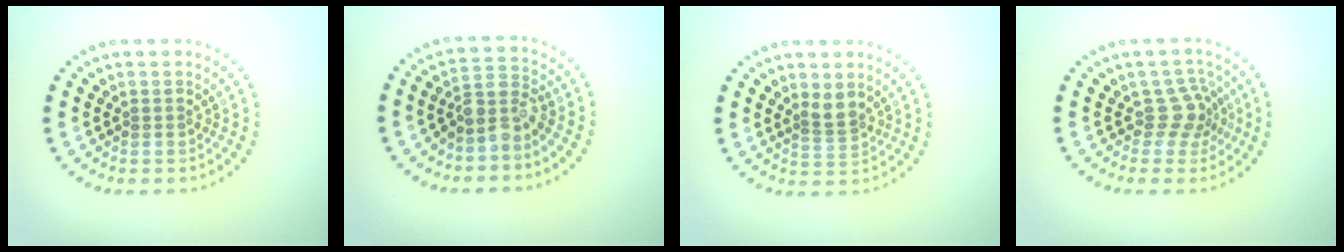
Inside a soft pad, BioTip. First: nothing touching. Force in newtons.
{"total": 2.9, "press": 2.2, "slide": 1.9}
{"total": 2.0, "press": 1.5, "slide": 1.2}
{"total": 2.5, "press": 1.9, "slide": 1.7}